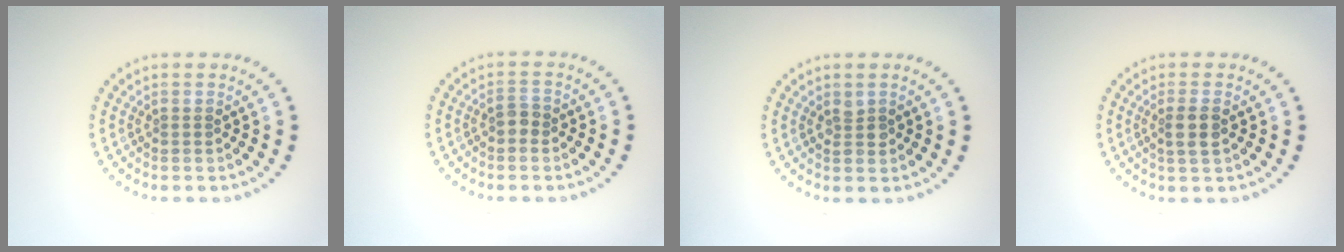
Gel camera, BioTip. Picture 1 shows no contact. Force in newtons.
{"total": 1.3, "press": 1.2, "slide": 0.4}
{"total": 0.9, "press": 0.9, "slide": 0.2}
{"total": 1.9, "press": 1.8, "slide": 0.8}